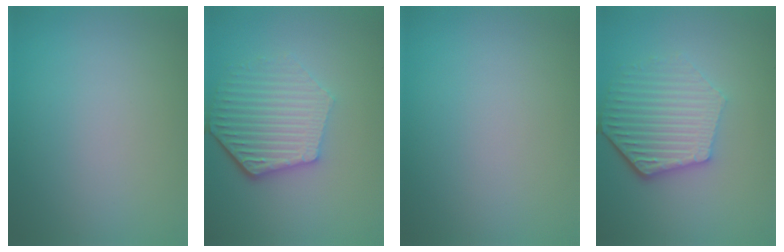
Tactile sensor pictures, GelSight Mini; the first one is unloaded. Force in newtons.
{"total": 5.8, "press": 4.4, "slide": 3.8}
{"total": 0.0}
{"total": 5.8, "press": 4.4, "slide": 3.8}